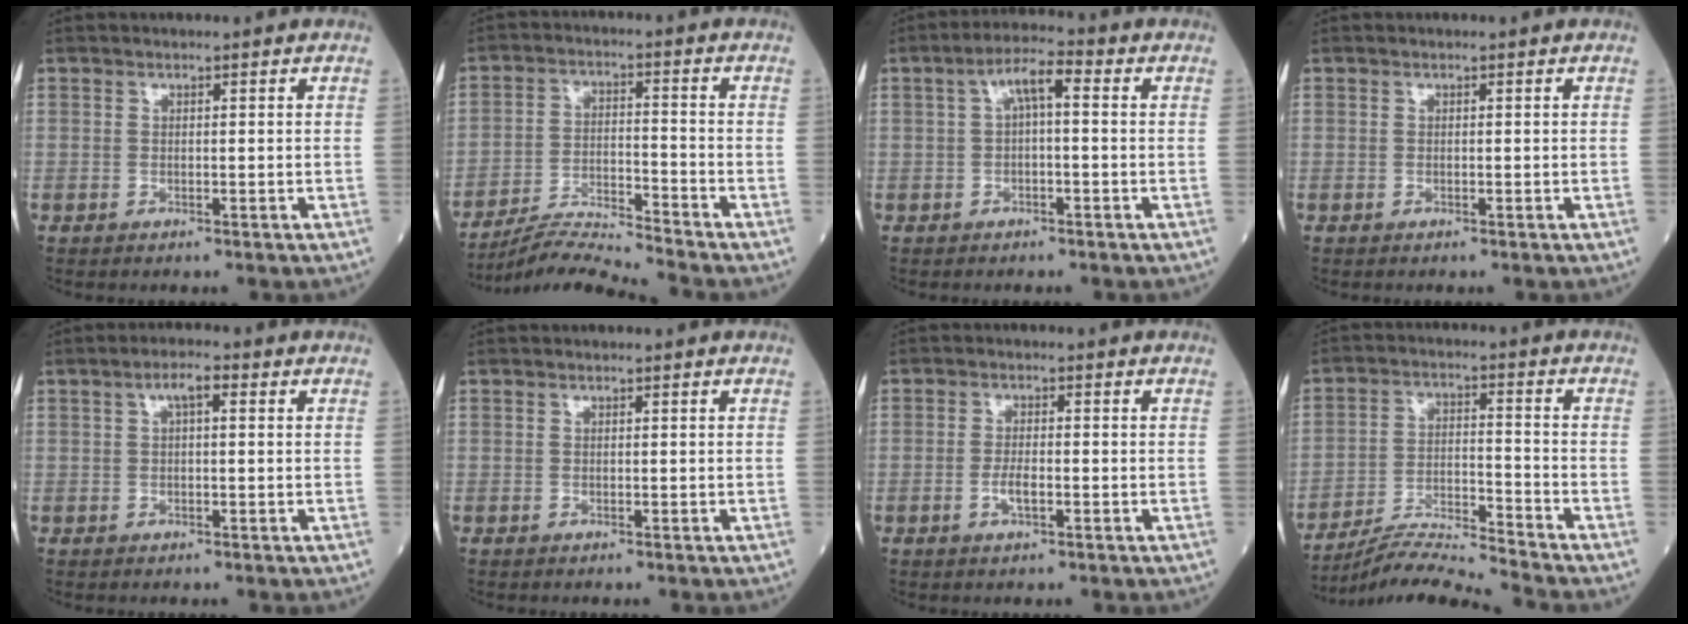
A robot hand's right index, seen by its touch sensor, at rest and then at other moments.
{"total": 8.1, "force": [-7.7, -2.4, 0.7], "torque": [-0.020, -0.007, -0.145]}
{"total": 5.1, "force": [0.8, 1.3, 4.8], "torque": [-0.088, 0.026, 0.012]}
{"total": 0.0}
{"total": 2.9, "force": [0.9, 0.8, 2.6], "torque": [-0.047, 0.013, 0.016]}
{"total": 0.0}
{"total": 2.6, "force": [-0.9, 0.7, 2.4], "torque": [-0.045, 0.001, -0.015]}
{"total": 9.3, "force": [-8.8, -2.5, 1.3], "torque": [-0.029, -0.003, -0.163]}